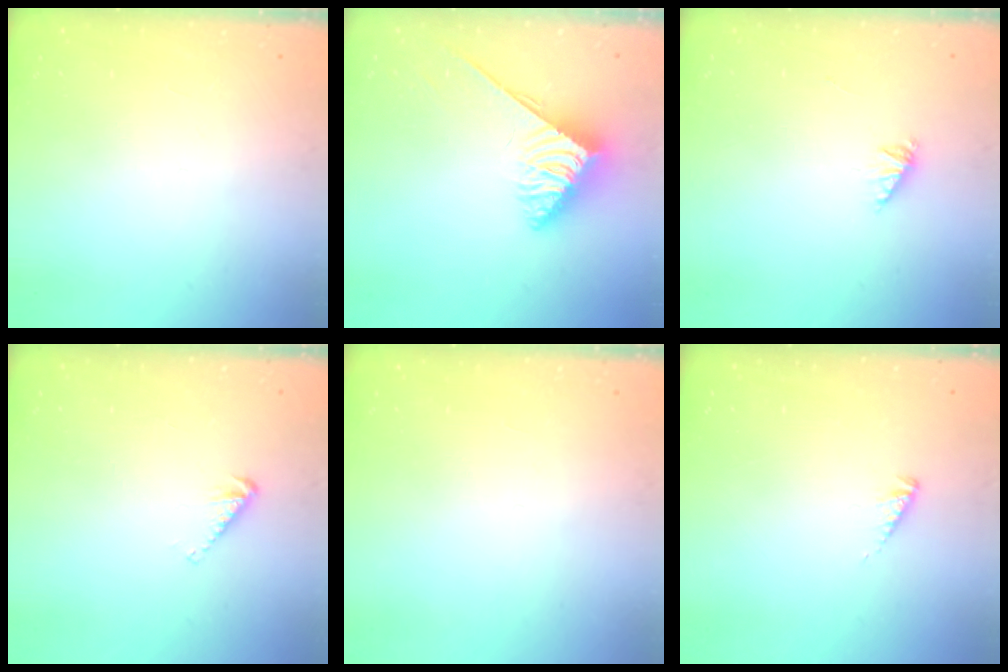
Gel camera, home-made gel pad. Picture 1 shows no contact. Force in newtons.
{"total": 3.6, "press": 3.6, "slide": 0.6}
{"total": 2.1, "press": 2.0, "slide": 0.4}
{"total": 2.5, "press": 2.5, "slide": 0.1}
{"total": 0.0}
{"total": 2.0, "press": 2.0, "slide": 0.2}